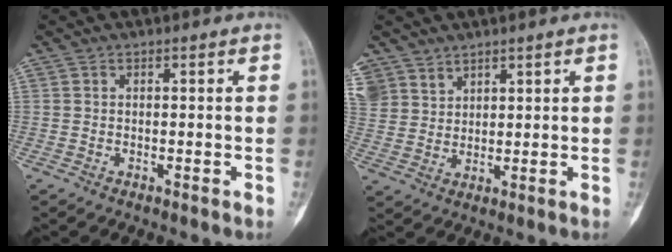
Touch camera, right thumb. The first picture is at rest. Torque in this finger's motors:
{"motor_torque": [-0.70, 0.80, 0.71, 0.49, 0.08]}